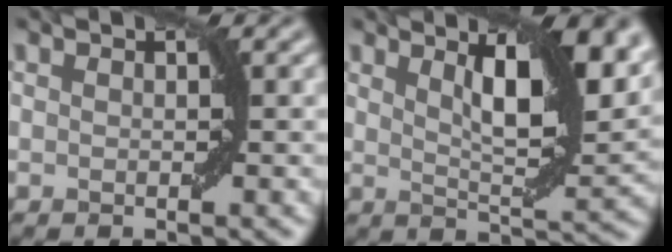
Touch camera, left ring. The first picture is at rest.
{"total": 8.0, "force": [3.4, 2.1, 6.9], "torque": [-0.097, -0.002, 0.062]}